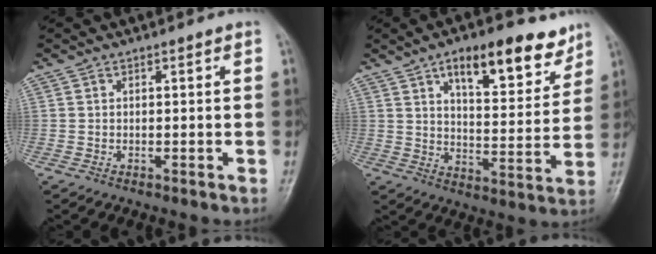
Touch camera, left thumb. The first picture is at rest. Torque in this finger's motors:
{"motor_torque": [0.55, 0.49, 0.55, -0.63, 0.12]}